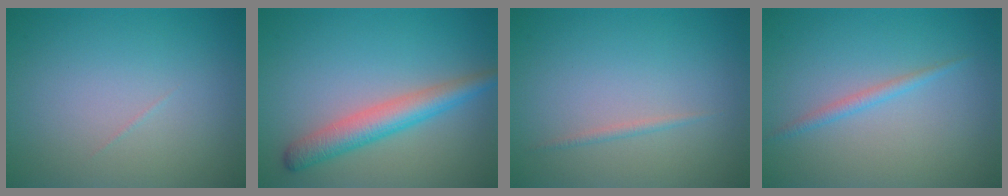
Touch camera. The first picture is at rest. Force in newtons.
{"total": 4.0, "press": 4.0, "slide": 0.1}
{"total": 0.6, "press": 0.6, "slide": 0.0}
{"total": 1.2, "press": 1.2, "slide": 0.1}